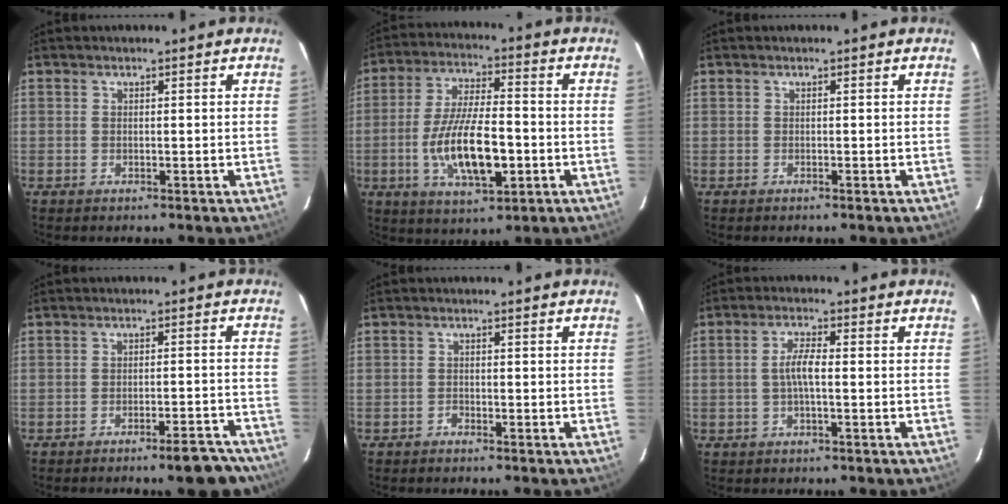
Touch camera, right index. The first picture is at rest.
{"total": 14.2, "force": [-3.6, 4.8, 12.9], "torque": [-0.253, -0.009, -0.058]}
{"total": 0.0}
{"total": 7.8, "force": [-6.8, 1.7, 3.4], "torque": [-0.042, 0.018, -0.075]}
{"total": 1.1, "force": [-0.9, 0.5, -0.2], "torque": [0.001, 0.005, -0.018]}
{"total": 3.5, "force": [-0.5, 0.6, 3.4], "torque": [-0.068, 0.006, -0.008]}